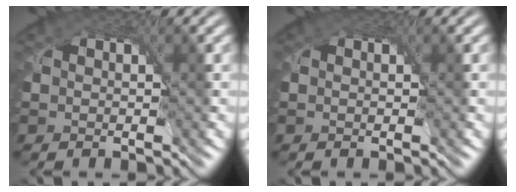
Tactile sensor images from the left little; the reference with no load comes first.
{"total": 0.5, "force": [0.3, 0.4, 0.3], "torque": [-0.007, 0.001, 0.003]}